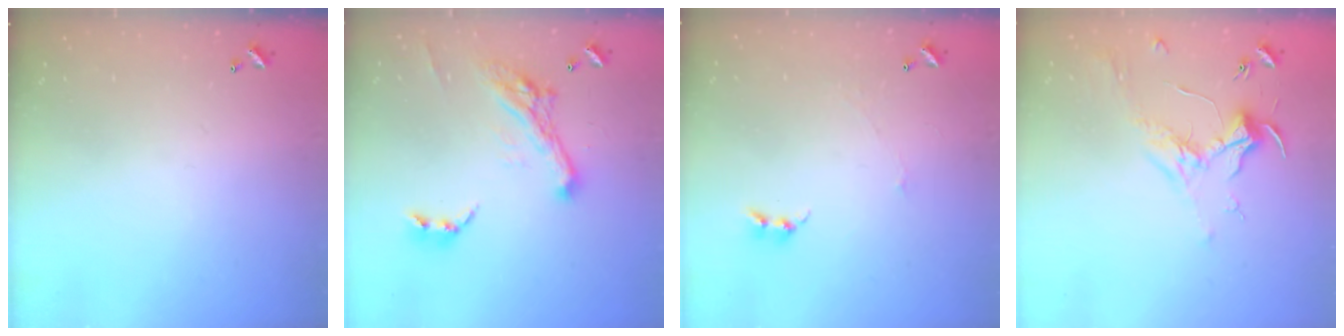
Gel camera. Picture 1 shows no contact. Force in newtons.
{"total": 9.3, "press": 9.2, "slide": 1.2}
{"total": 1.3, "press": 1.2, "slide": 0.3}
{"total": 1.8, "press": 1.6, "slide": 0.6}